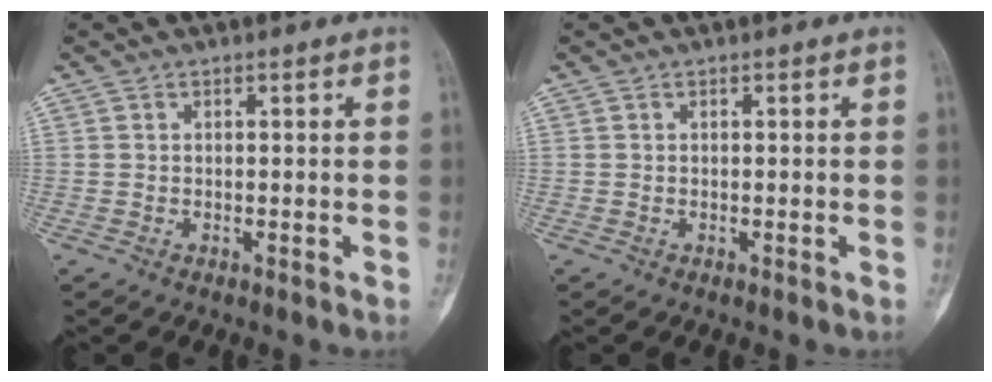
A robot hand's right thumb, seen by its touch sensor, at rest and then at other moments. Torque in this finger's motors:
{"motor_torque": [0.00, 0.00, 0.00, 0.00, 0.00]}